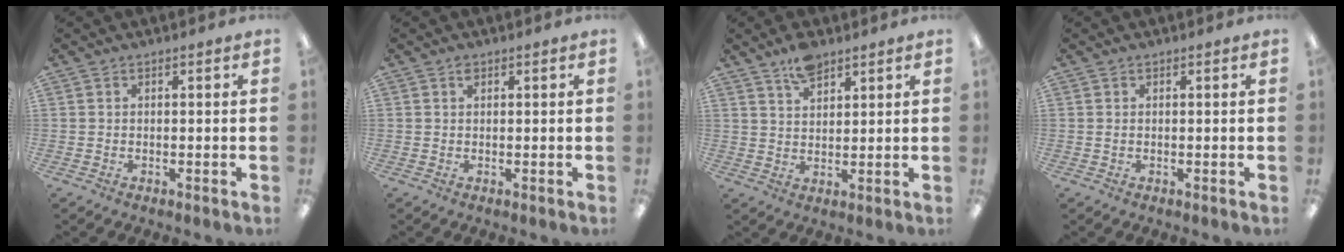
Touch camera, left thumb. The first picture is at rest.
{"total": 1.0, "force": [0.6, 0.6, 0.7], "torque": [-0.015, 0.003, 0.010]}
{"total": 5.9, "force": [4.6, 2.5, 2.8], "torque": [-0.049, -0.019, 0.083]}
{"total": 0.6, "force": [0.2, 0.3, 0.5], "torque": [-0.011, 0.002, 0.003]}